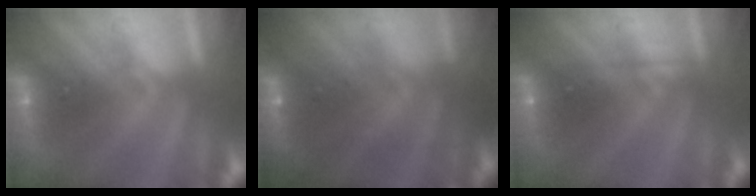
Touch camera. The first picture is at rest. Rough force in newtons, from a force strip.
{"total": 7.8}
{"total": 2.3}